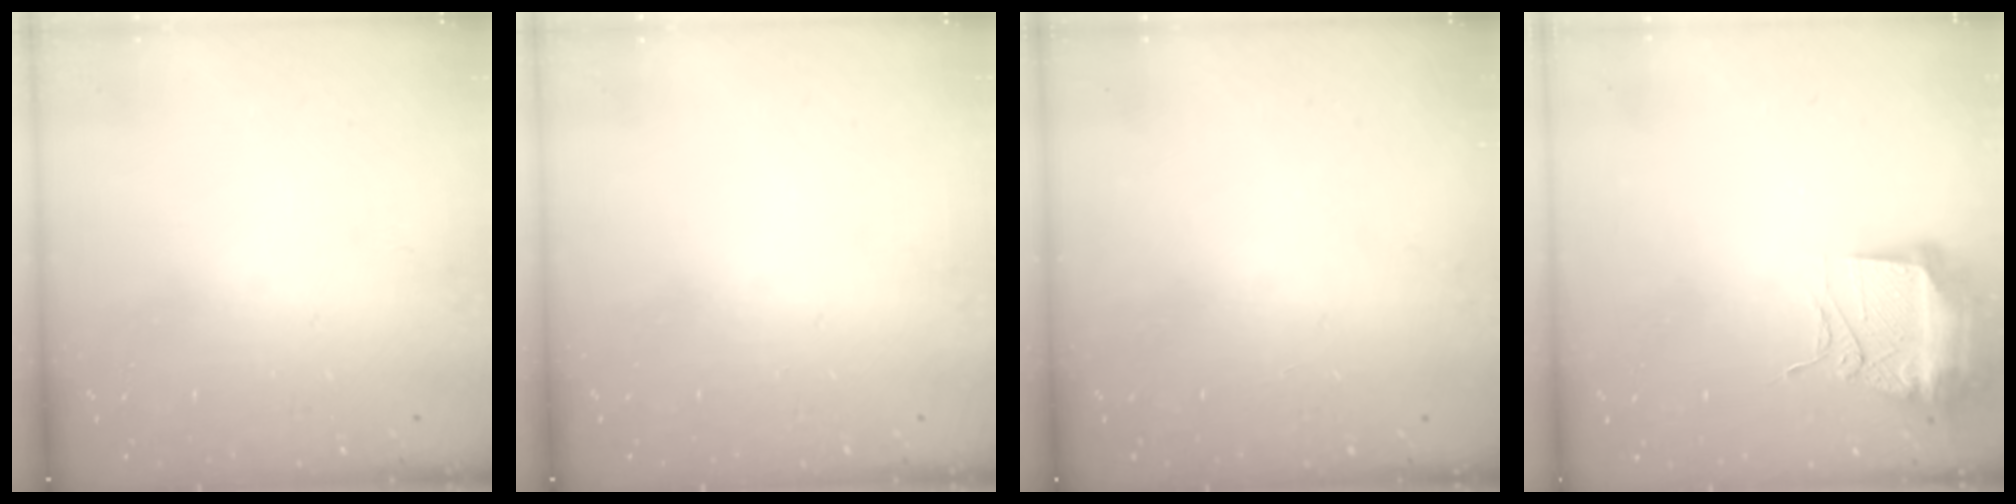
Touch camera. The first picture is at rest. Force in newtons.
{"total": 0.0}
{"total": 0.0}
{"total": 12.6, "press": 12.5, "slide": 1.2}